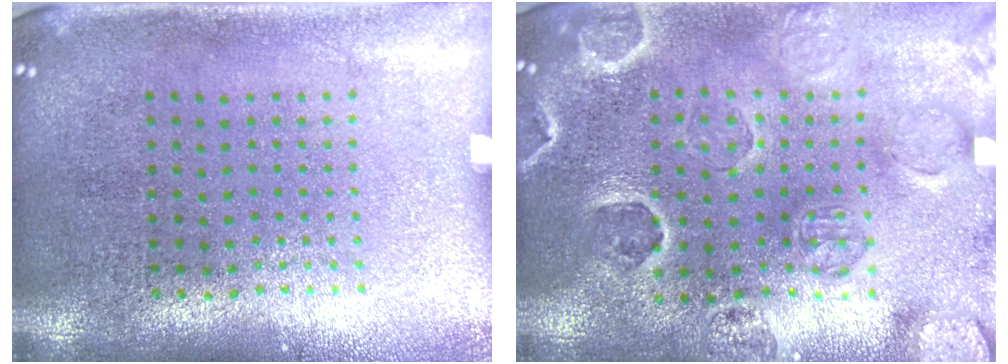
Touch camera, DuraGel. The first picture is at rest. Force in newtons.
{"total": 2.7, "press": 2.6, "slide": 0.6}